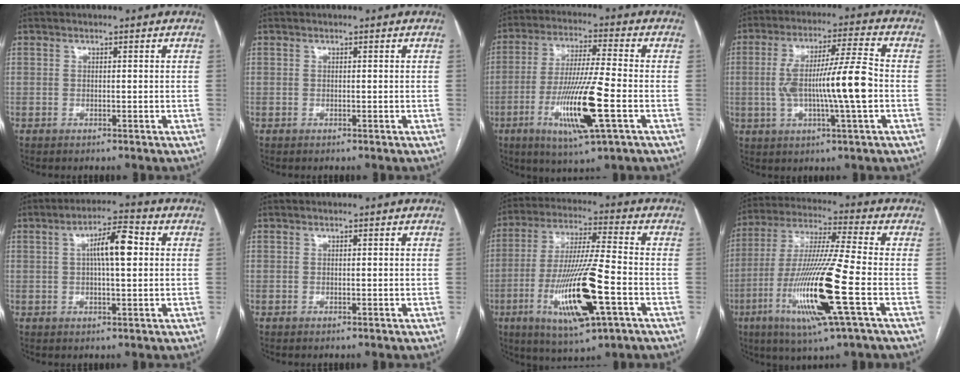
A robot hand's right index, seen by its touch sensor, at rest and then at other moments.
{"total": 0.0}
{"total": 13.8, "force": [-4.4, 0.3, 13.1], "torque": [-0.258, -0.019, -0.080]}
{"total": 12.6, "force": [-1.3, 0.3, 12.5], "torque": [-0.229, 0.011, -0.025]}
{"total": 7.5, "force": [1.3, 1.4, 7.2], "torque": [-0.125, 0.020, 0.018]}
{"total": 0.0}
{"total": 16.7, "force": [-5.6, 1.6, 15.7], "torque": [-0.312, -0.021, -0.095]}
{"total": 17.9, "force": [-5.7, -0.3, 16.9], "torque": [-0.350, -0.023, -0.111]}